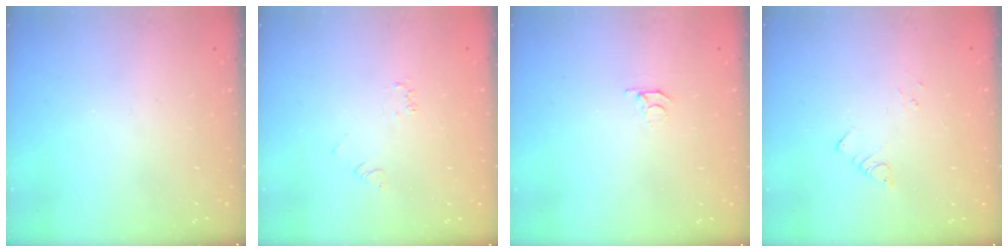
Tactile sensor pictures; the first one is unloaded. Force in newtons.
{"total": 2.3, "press": 2.3, "slide": 0.4}
{"total": 3.0, "press": 3.0, "slide": 0.3}
{"total": 3.0, "press": 3.0, "slide": 0.4}